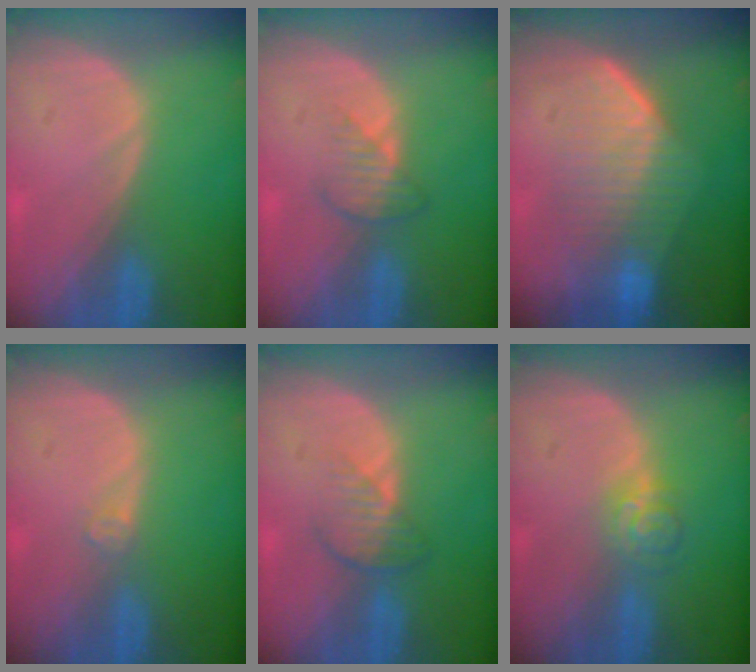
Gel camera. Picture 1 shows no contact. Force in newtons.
{"total": 3.0, "press": 2.8, "slide": 1.1}
{"total": 7.3, "press": 7.3, "slide": 0.9}
{"total": 1.3, "press": 1.1, "slide": 0.7}
{"total": 3.8, "press": 3.3, "slide": 1.8}
{"total": 3.6, "press": 3.5, "slide": 0.5}